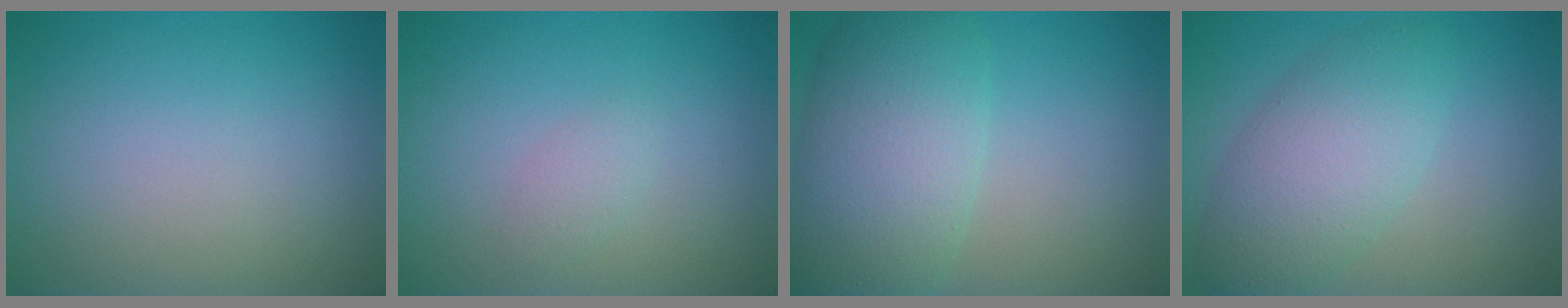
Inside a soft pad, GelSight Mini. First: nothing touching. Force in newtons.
{"total": 1.2, "press": 1.2, "slide": 0.1}
{"total": 8.2, "press": 8.2, "slide": 0.4}
{"total": 5.7, "press": 5.7, "slide": 0.0}